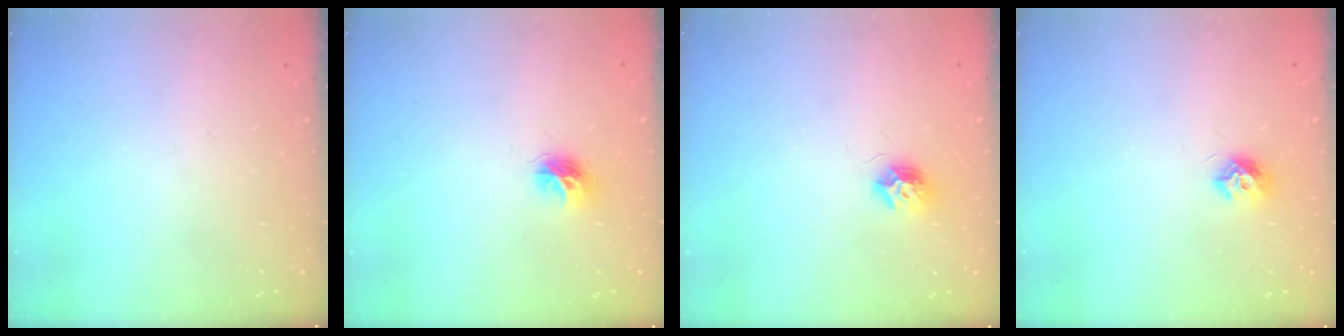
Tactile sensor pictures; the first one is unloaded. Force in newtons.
{"total": 7.5, "press": 7.5, "slide": 0.4}
{"total": 8.1, "press": 8.1, "slide": 0.1}
{"total": 7.3, "press": 7.2, "slide": 0.3}